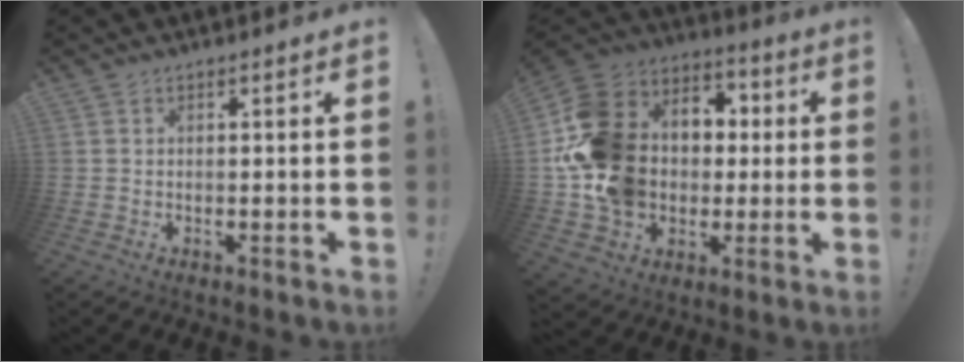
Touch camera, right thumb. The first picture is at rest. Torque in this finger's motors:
{"motor_torque": [2.60, 2.40, 2.14, -0.46, 0.65]}